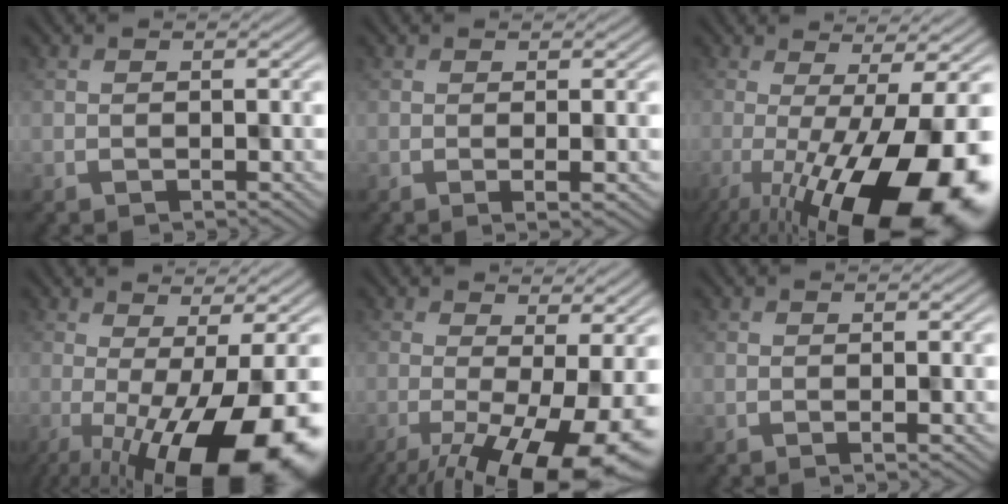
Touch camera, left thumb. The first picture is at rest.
{"total": 2.6, "force": [-0.5, 0.4, 2.5], "torque": [-0.035, 0.006, -0.008]}
{"total": 17.5, "force": [-6.1, 5.0, 15.6], "torque": [-0.215, -0.027, -0.092]}
{"total": 15.2, "force": [-4.8, 4.6, 13.7], "torque": [-0.179, -0.014, -0.066]}
{"total": 12.9, "force": [-5.5, 3.7, 11.0], "torque": [-0.162, -0.019, -0.069]}
{"total": 1.3, "force": [-0.2, 0.1, 1.3], "torque": [-0.019, 0.006, -0.006]}